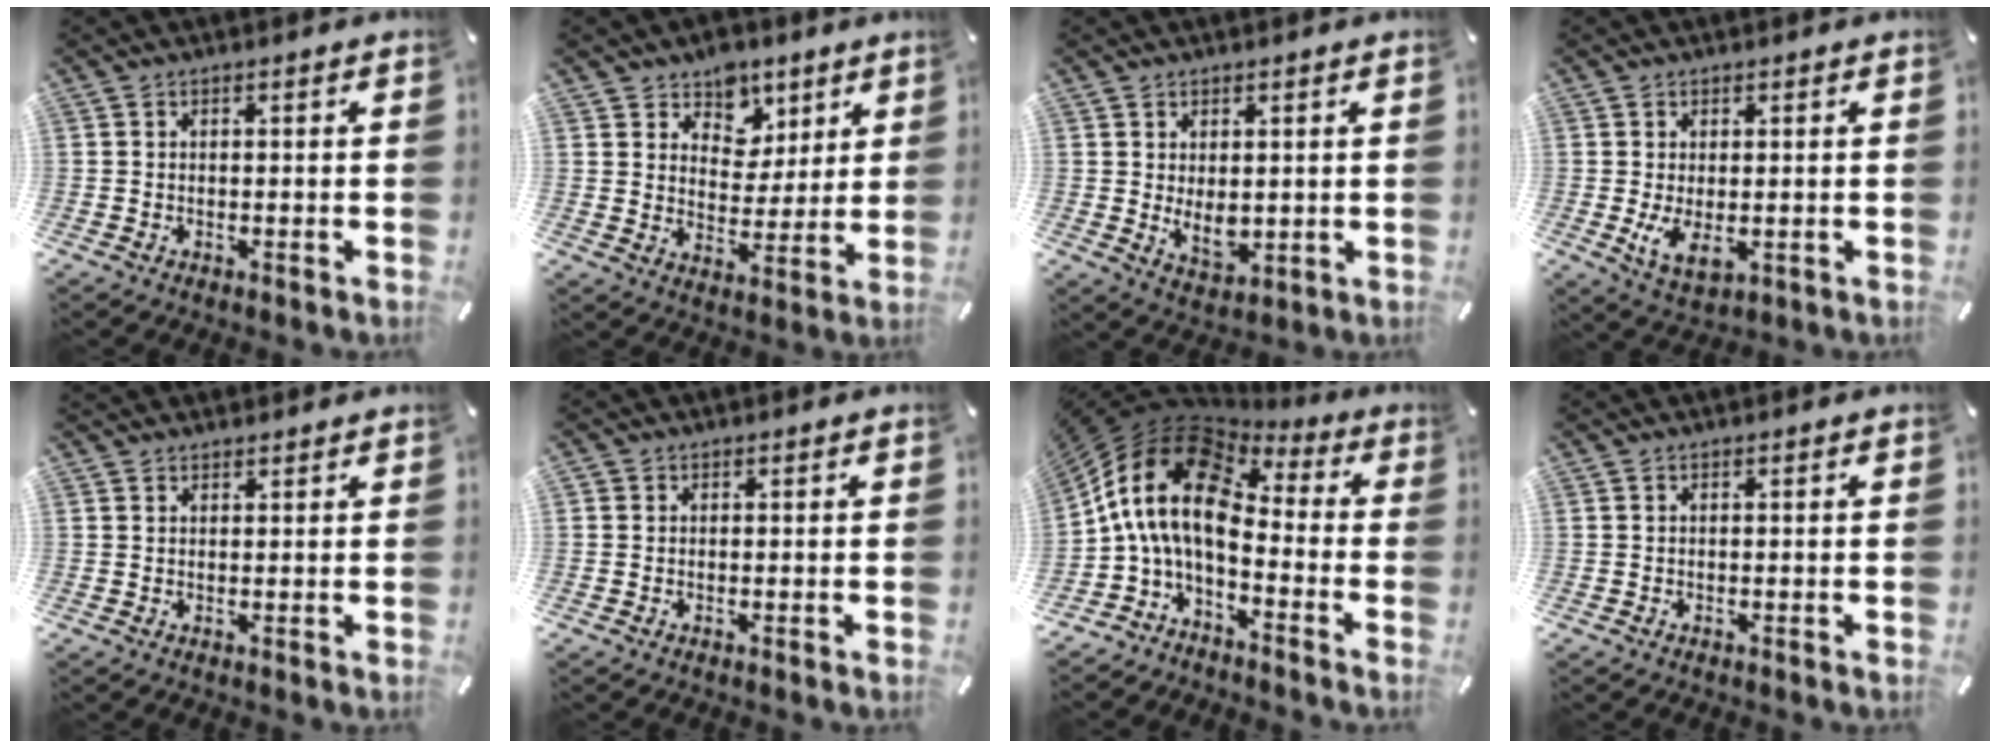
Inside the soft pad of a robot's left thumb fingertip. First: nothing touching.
{"total": 8.4, "force": [5.2, 6.6, 0.5], "torque": [-0.015, -0.048, 0.096]}
{"total": 5.8, "force": [0.6, 3.8, 4.4], "torque": [-0.077, -0.012, 0.008]}
{"total": 5.8, "force": [-0.3, 3.1, 4.9], "torque": [-0.096, -0.011, -0.008]}
{"total": 1.4, "force": [1.2, 0.8, -0.2], "torque": [0.011, -0.003, 0.022]}
{"total": 0.7, "force": [0.1, 0.7, 0.1], "torque": [0.000, 0.006, 0.000]}
{"total": 13.3, "force": [-0.4, 8.3, 10.4], "torque": [-0.240, -0.012, -0.016]}
{"total": 0.0}